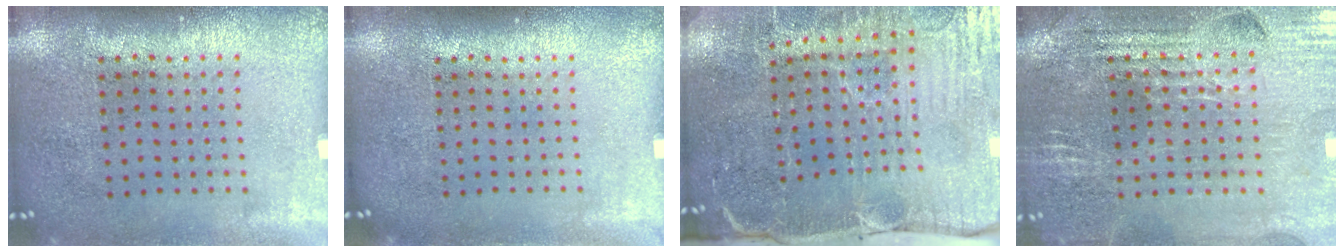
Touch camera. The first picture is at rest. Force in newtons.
{"total": 0.0}
{"total": 5.4, "press": 4.5, "slide": 3.0}
{"total": 2.9, "press": 2.9, "slide": 0.5}